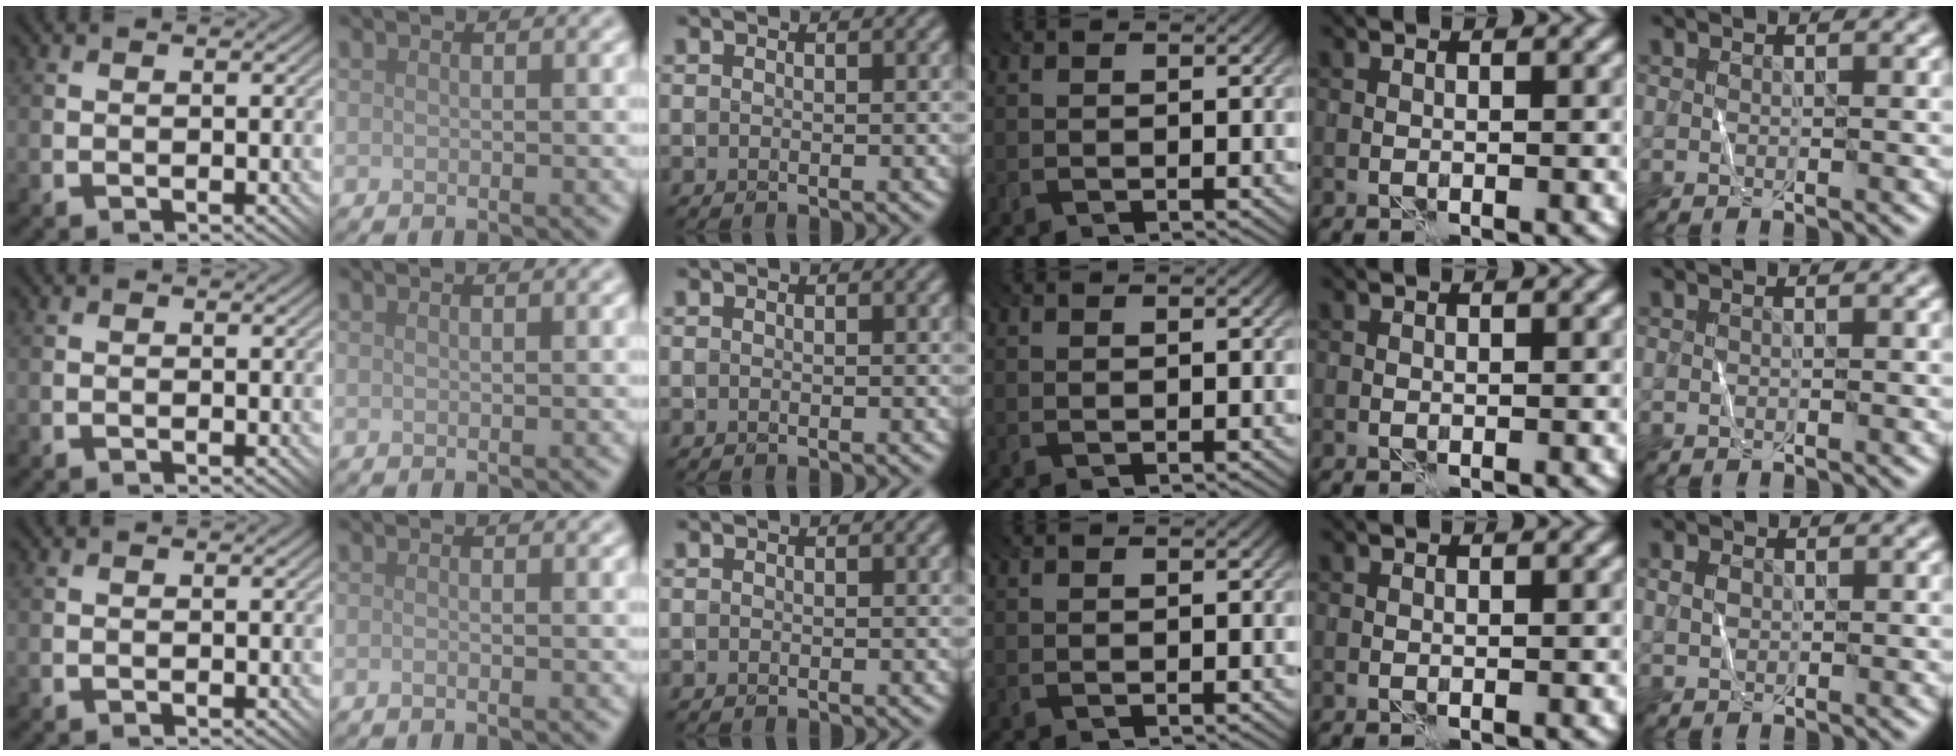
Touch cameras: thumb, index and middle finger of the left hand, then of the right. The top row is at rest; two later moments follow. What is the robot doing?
{"motion": "fold", "object": "shorts"}